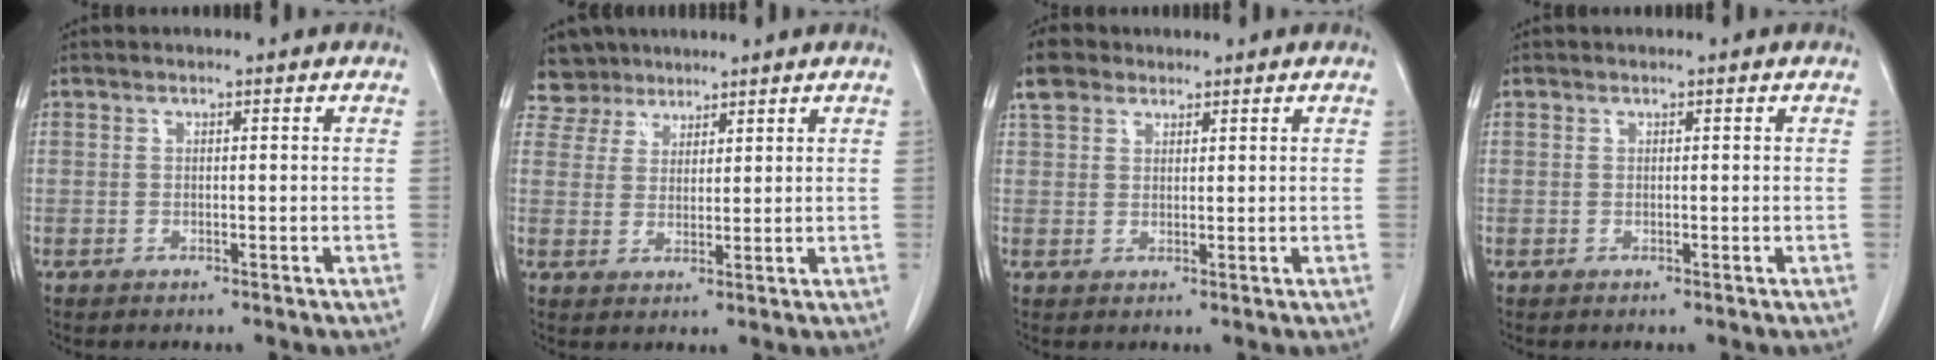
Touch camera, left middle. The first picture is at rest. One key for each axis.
{"total": 4.7, "fx": 4.0, "fy": 2.4, "fz": -0.8, "tx": 0.016, "ty": 0.009, "tz": 0.074}
{"total": 4.0, "fx": 2.8, "fy": 2.6, "fz": 1.4, "tx": -0.035, "ty": 0.020, "tz": 0.056}
{"total": 0.0}